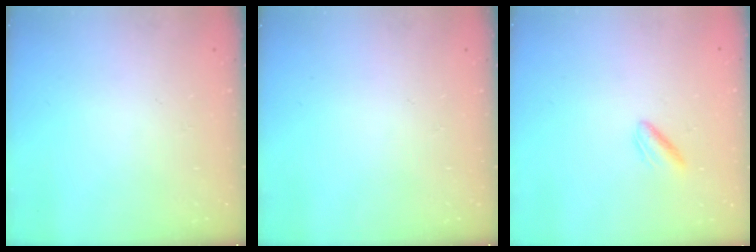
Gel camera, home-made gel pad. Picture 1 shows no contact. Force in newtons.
{"total": 0.0}
{"total": 2.3, "press": 2.1, "slide": 1.0}